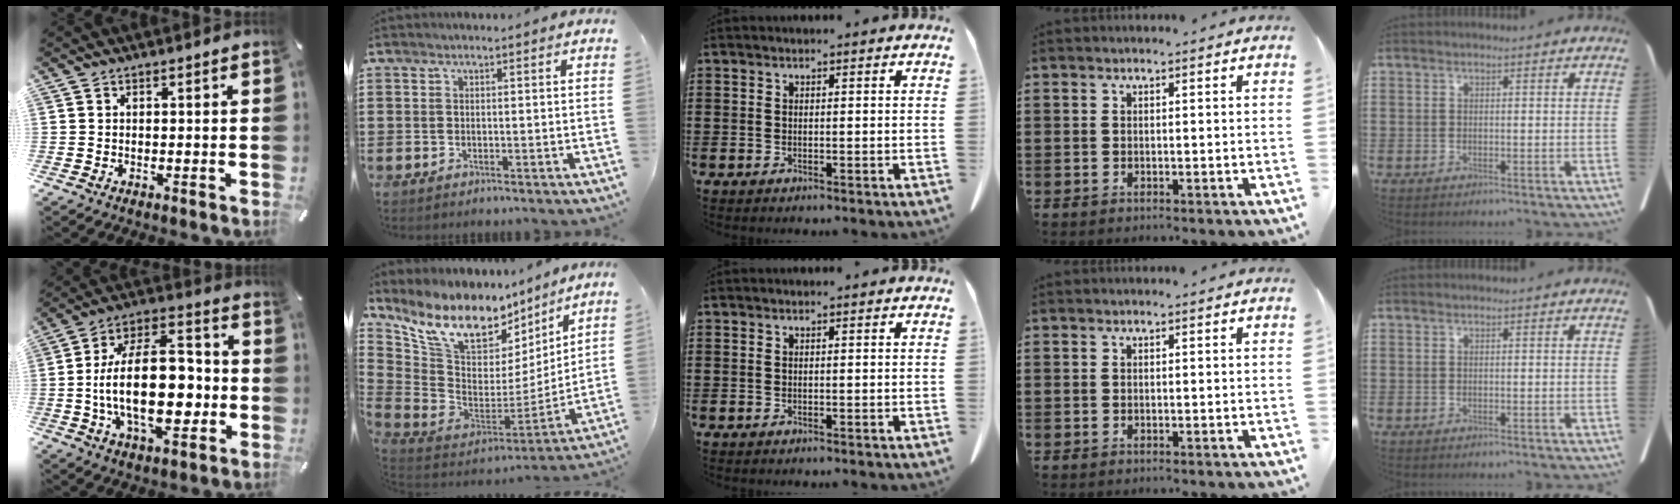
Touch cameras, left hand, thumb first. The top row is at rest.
{"thumb": {"total": 22.0, "force": [-2.9, 12.3, 18.0], "torque": [-0.325, -0.001, -0.052]}, "index": {"total": 12.7, "force": [9.7, 5.5, 6.2], "torque": [-0.162, -0.067, 0.172]}}